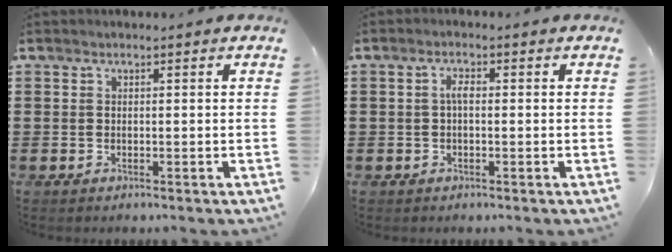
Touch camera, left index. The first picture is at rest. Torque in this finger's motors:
{"motor_torque": [0.07, -0.01, 0.05, 0.05]}